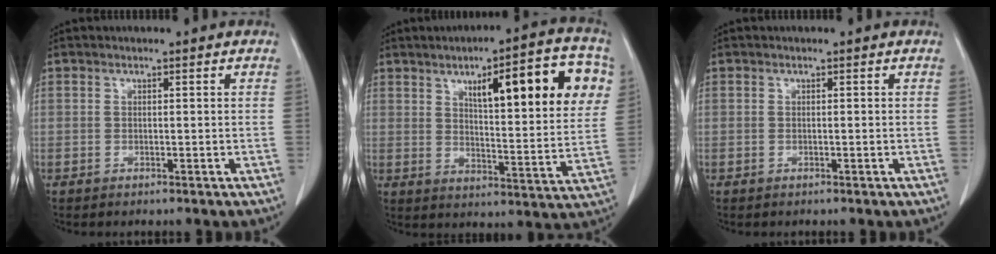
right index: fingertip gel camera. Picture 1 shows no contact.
{"total": 18.5, "force": [7.3, 3.7, 16.6], "torque": [-0.214, 0.014, 0.100]}
{"total": 0.0}